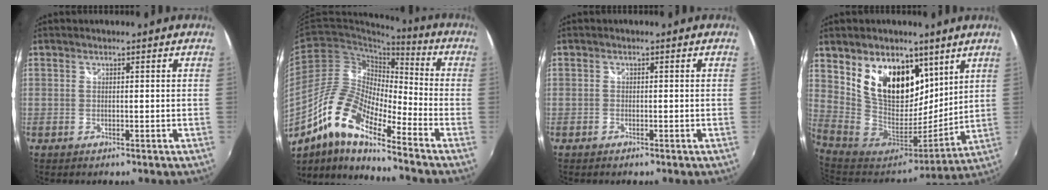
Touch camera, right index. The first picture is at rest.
{"total": 14.6, "force": [-9.6, 3.9, 10.3], "torque": [-0.187, 0.004, -0.199]}
{"total": 0.9, "force": [-0.7, 0.4, 0.2], "torque": [-0.007, -0.003, -0.016]}
{"total": 19.4, "force": [9.2, 12.2, 12.0], "torque": [-0.235, 0.005, 0.178]}